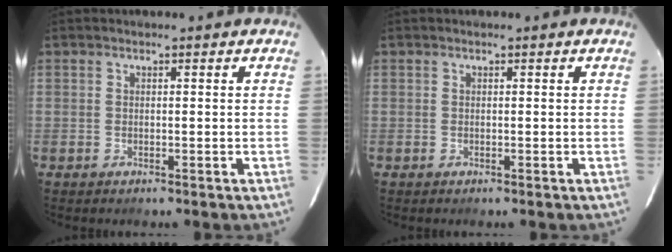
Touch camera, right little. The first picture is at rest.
{"total": 0.0}